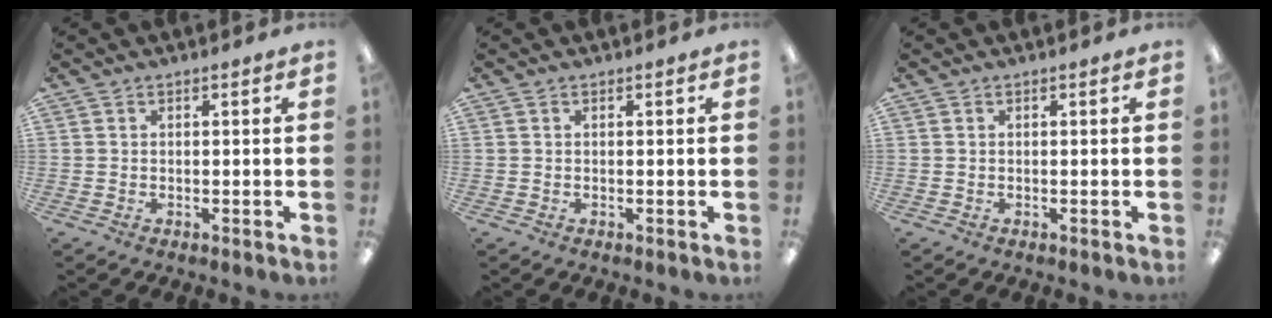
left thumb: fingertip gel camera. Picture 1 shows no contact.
{"total": 0.0}
{"total": 0.0}